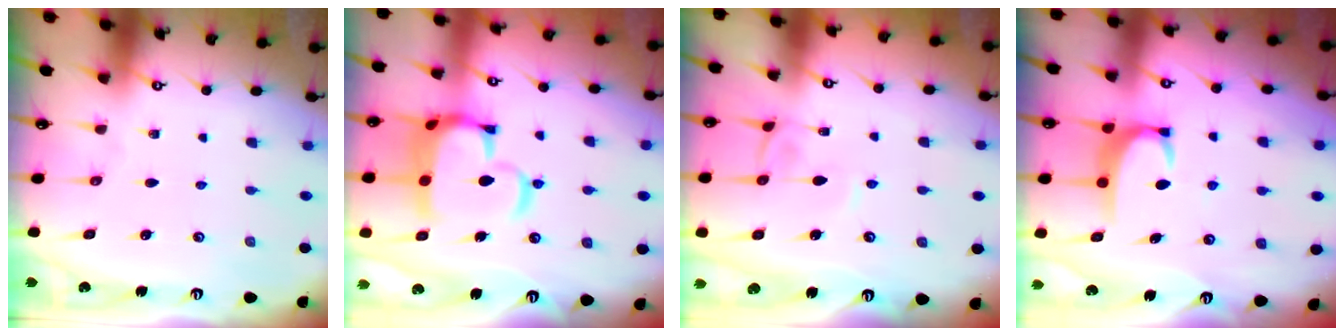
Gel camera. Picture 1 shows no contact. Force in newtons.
{"total": 13.3, "press": 13.2, "slide": 1.7}
{"total": 3.3, "press": 3.3, "slide": 0.0}
{"total": 3.5, "press": 3.5, "slide": 0.4}